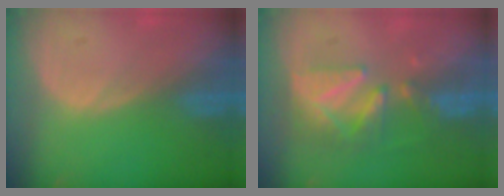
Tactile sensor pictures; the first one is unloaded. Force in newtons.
{"total": 8.7, "press": 7.7, "slide": 3.9}